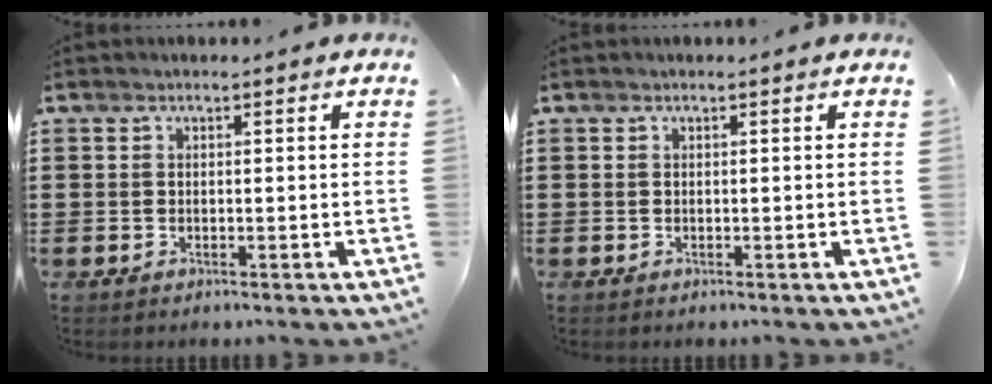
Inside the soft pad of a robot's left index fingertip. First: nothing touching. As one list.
[{"total": 0.0}]